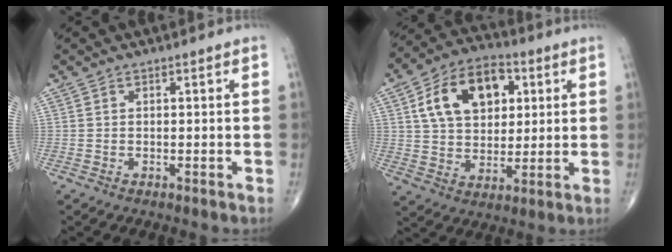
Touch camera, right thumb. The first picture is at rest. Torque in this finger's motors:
{"motor_torque": [-1.00, 1.49, 0.25, -0.03, 0.18]}